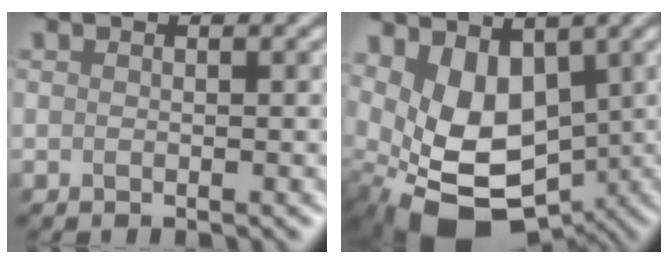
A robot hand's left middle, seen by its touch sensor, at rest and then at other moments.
{"total": 8.5, "force": [-0.1, 6.1, 6.0], "torque": [-0.115, -0.026, 0.009]}